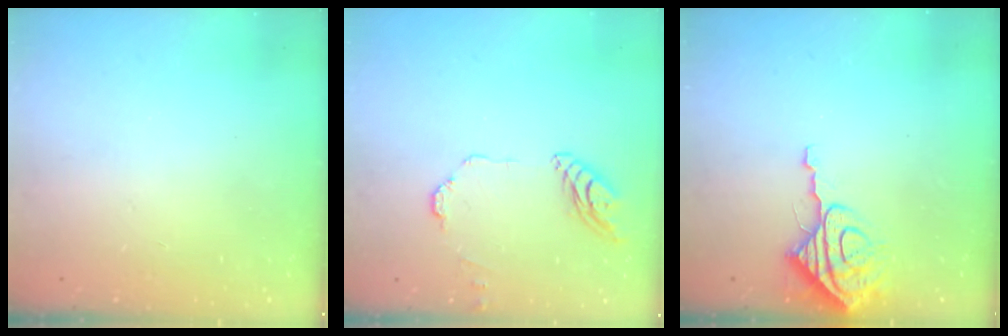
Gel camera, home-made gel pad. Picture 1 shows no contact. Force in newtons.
{"total": 10.0, "press": 9.9, "slide": 0.6}
{"total": 8.4, "press": 8.4, "slide": 0.7}